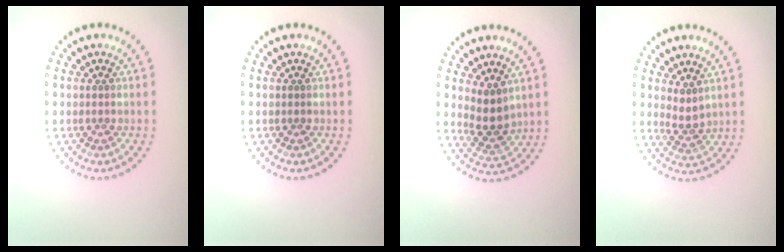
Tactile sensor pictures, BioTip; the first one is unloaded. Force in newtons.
{"total": 0.0}
{"total": 2.5, "press": 1.9, "slide": 1.6}
{"total": 1.7, "press": 1.3, "slide": 1.2}